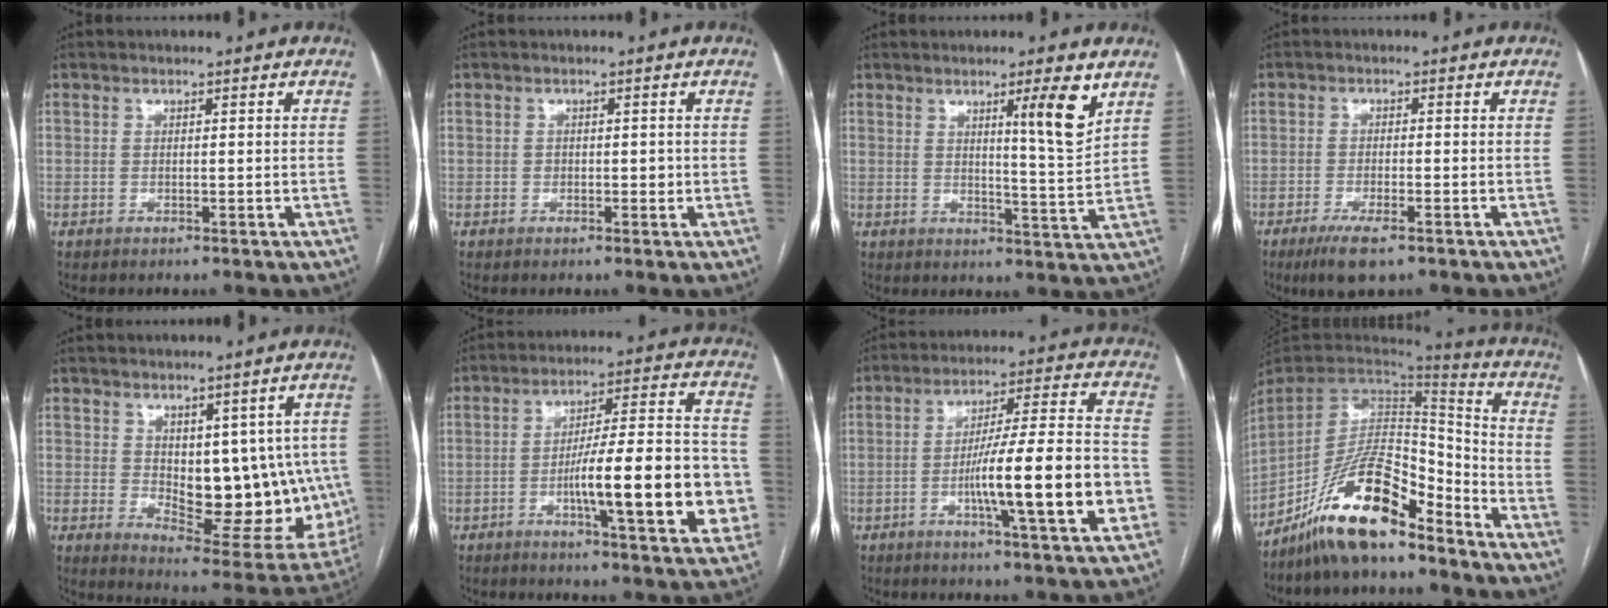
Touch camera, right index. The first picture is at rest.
{"total": 1.4, "force": [-0.1, 1.1, 1.0], "torque": [-0.011, 0.002, -0.001]}
{"total": 7.3, "force": [4.0, -0.3, 6.1], "torque": [-0.088, -0.016, 0.060]}
{"total": 5.6, "force": [-3.6, 1.2, 4.1], "torque": [-0.077, -0.011, -0.057]}
{"total": 16.1, "force": [0.0, 7.7, 14.2], "torque": [-0.167, -0.004, 0.026]}
{"total": 18.3, "force": [-4.3, 3.1, 17.5], "torque": [-0.238, 0.019, -0.058]}
{"total": 16.6, "force": [-4.2, 0.9, 16.0], "torque": [-0.257, 0.004, -0.066]}
{"total": 16.4, "force": [-12.1, 4.5, 10.1], "torque": [-0.185, 0.018, -0.219]}